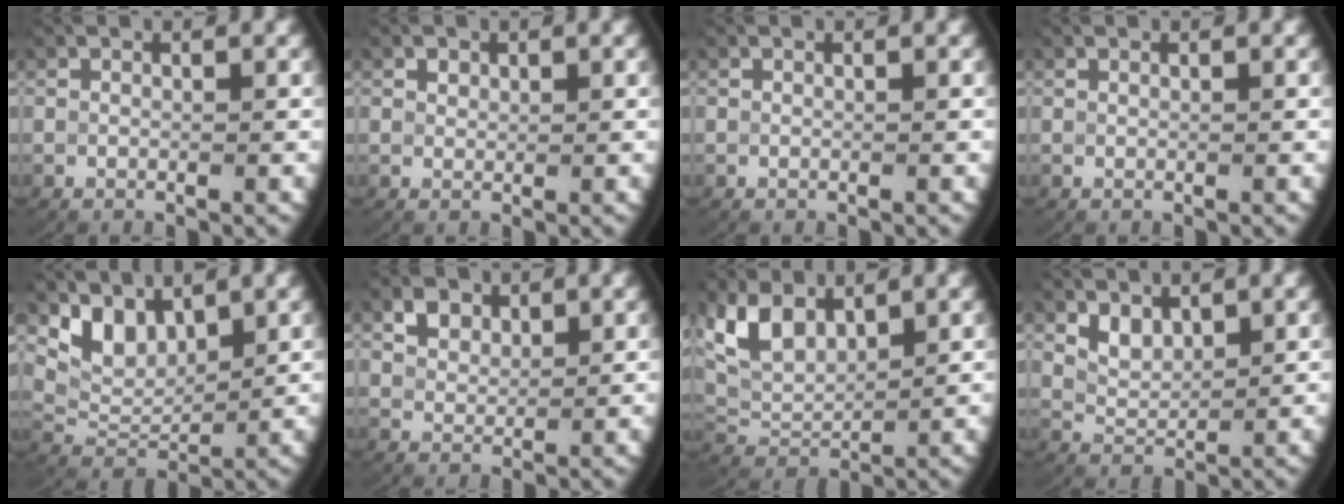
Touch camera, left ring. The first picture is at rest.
{"total": 0.6, "force": [0.5, 0.2, 0.2], "torque": [-0.006, -0.005, 0.017]}
{"total": 0.0}
{"total": 0.0}
{"total": 6.9, "force": [3.0, 4.8, 3.9], "torque": [-0.084, -0.002, 0.054]}
{"total": 2.1, "force": [1.5, 1.2, 0.9], "torque": [-0.024, -0.008, 0.037]}
{"total": 6.9, "force": [2.6, 4.7, 4.3], "torque": [-0.120, -0.013, 0.055]}
{"total": 2.2, "force": [1.5, 1.2, 1.0], "torque": [-0.034, -0.012, 0.034]}